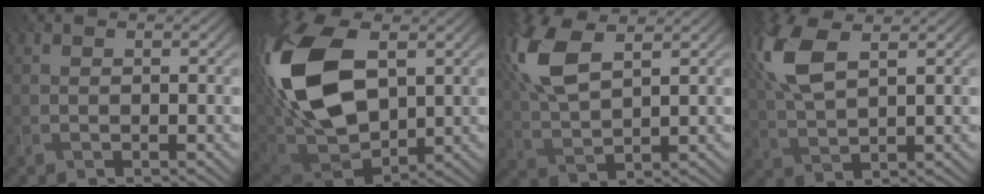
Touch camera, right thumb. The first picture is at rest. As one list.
[{"total": 18.7, "force": [4.1, 11.0, 14.6], "torque": [-0.349, 0.010, 0.077]}, {"total": 10.0, "force": [4.3, 4.1, 8.0], "torque": [-0.216, 0.017, 0.086]}, {"total": 9.1, "force": [3.7, 3.7, 7.4], "torque": [-0.199, 0.018, 0.073]}]